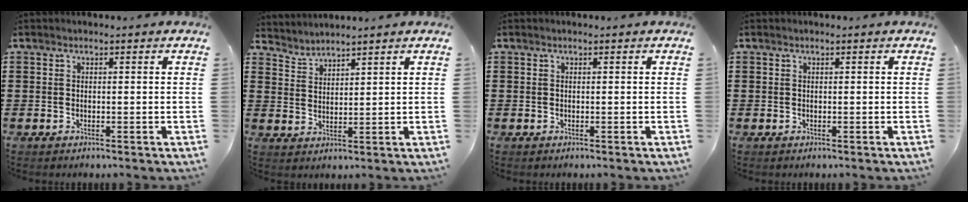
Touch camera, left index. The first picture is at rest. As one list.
[{"total": 2.5, "force": [2.5, 0.1, -0.6], "torque": [0.001, -0.009, 0.047]}, {"total": 0.0}, {"total": 0.5, "force": [0.0, 0.5, 0.1], "torque": [-0.003, 0.004, 0.000]}]